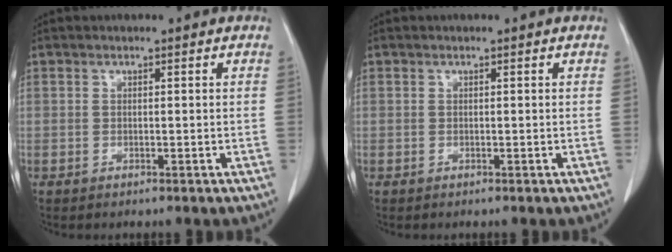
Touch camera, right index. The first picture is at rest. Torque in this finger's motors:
{"motor_torque": [0.00, 0.00, 0.00, 0.00]}